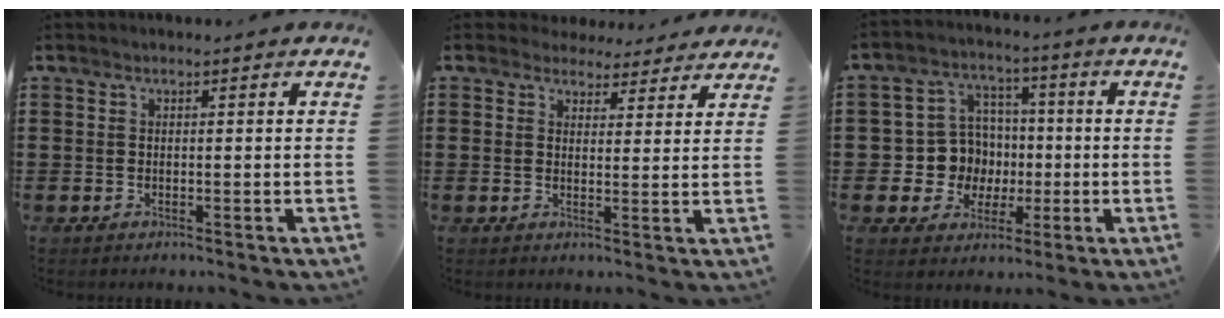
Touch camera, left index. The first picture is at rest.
{"total": 3.6, "force": [3.2, 1.5, 0.3], "torque": [-0.020, -0.003, 0.060]}
{"total": 8.8, "force": [0.3, 8.6, 2.1], "torque": [-0.077, 0.010, 0.016]}